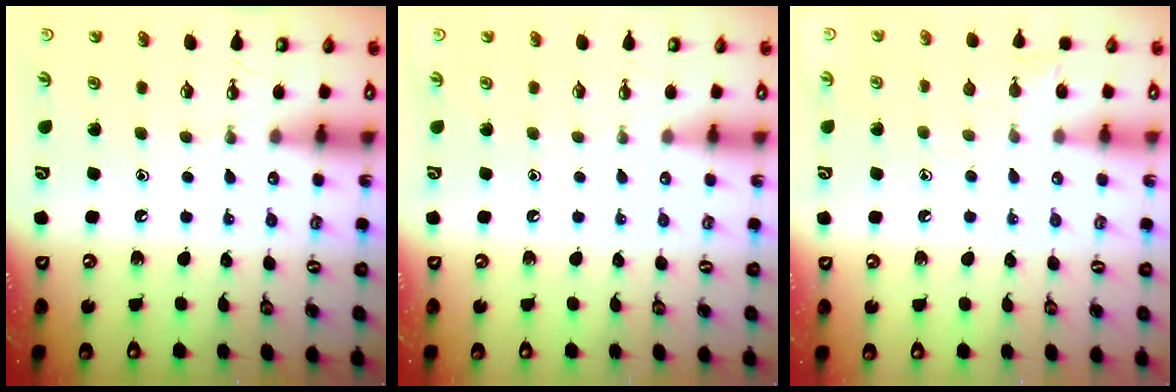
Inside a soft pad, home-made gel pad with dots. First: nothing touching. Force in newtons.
{"total": 0.0}
{"total": 6.0, "press": 6.0, "slide": 0.6}